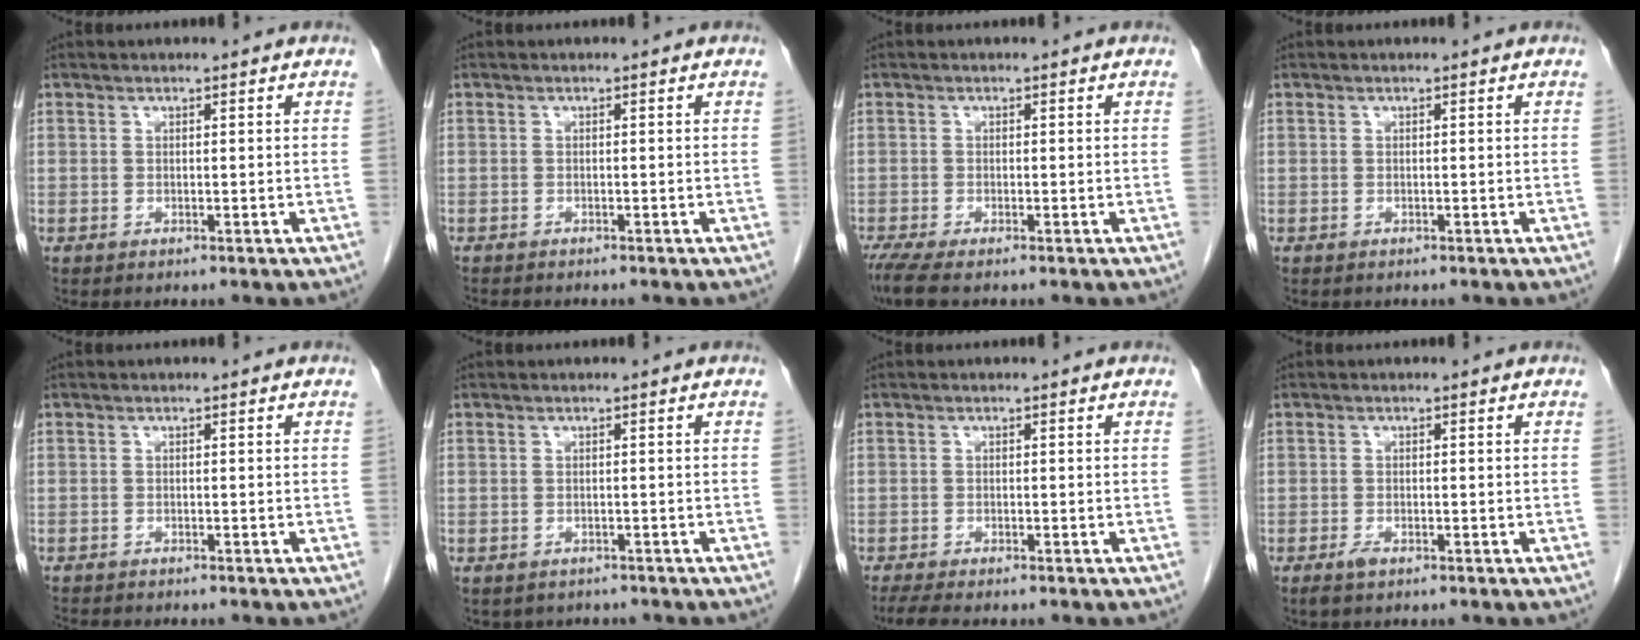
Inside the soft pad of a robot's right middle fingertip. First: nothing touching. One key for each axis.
{"total": 2.5, "fx": -2.2, "fy": 0.4, "fz": 1.0, "tx": -0.019, "ty": -0.005, "tz": -0.028}
{"total": 3.3, "fx": -2.5, "fy": 0.3, "fz": 2.1, "tx": -0.045, "ty": -0.010, "tz": -0.046}
{"total": 0.0}
{"total": 3.6, "fx": -3.3, "fy": 0.6, "fz": 1.3, "tx": -0.021, "ty": -0.008, "tz": -0.047}
{"total": 3.7, "fx": -3.0, "fy": 2.1, "fz": 0.5, "tx": -0.006, "ty": 0.007, "tz": -0.033}
{"total": 4.1, "fx": -3.3, "fy": 0.6, "fz": 2.2, "tx": -0.040, "ty": -0.011, "tz": -0.049}
{"total": 1.4, "fx": -0.9, "fy": 0.4, "fz": 0.9, "tx": -0.023, "ty": -0.002, "tz": -0.015}